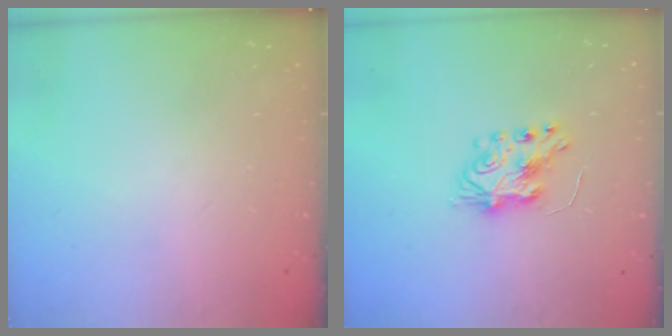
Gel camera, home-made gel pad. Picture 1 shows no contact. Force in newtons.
{"total": 7.7, "press": 7.7, "slide": 0.5}